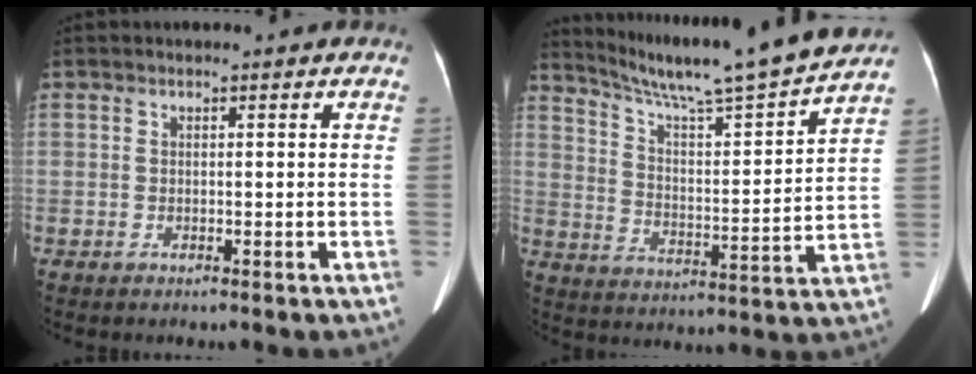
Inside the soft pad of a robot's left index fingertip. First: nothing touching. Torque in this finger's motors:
{"motor_torque": [0.27, -0.78, 0.13, 0.10]}